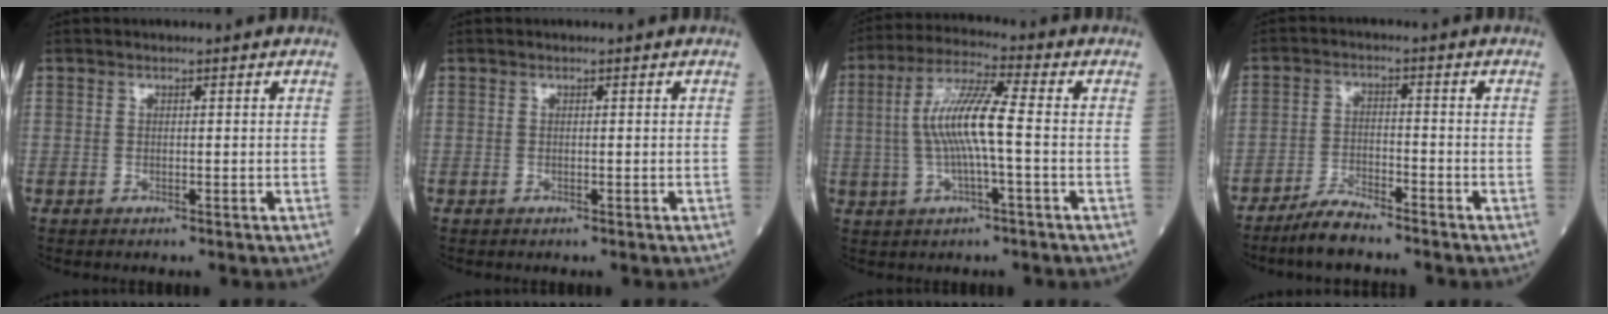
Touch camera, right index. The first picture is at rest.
{"total": 0.0}
{"total": 9.5, "force": [-0.3, 0.7, 9.5], "torque": [-0.189, 0.012, -0.012]}
{"total": 5.0, "force": [-4.5, 0.5, 2.2], "torque": [-0.045, -0.012, -0.088]}